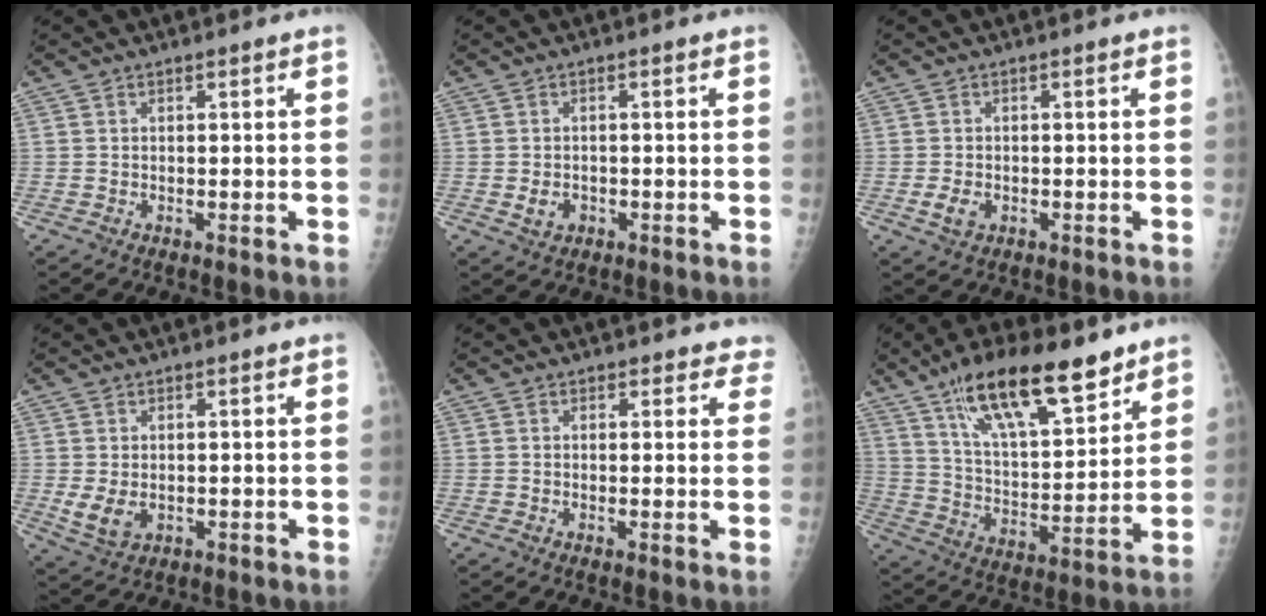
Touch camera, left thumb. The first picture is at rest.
{"total": 2.7, "force": [-0.7, 2.2, 1.4], "torque": [-0.019, 0.002, -0.005]}
{"total": 2.7, "force": [-0.8, 1.9, 1.8], "torque": [-0.034, -0.001, -0.012]}
{"total": 4.5, "force": [-0.3, 3.2, 3.1], "torque": [-0.056, -0.012, 0.006]}
{"total": 3.7, "force": [3.1, 2.0, 0.0], "torque": [0.040, -0.013, 0.013]}
{"total": 20.7, "force": [13.6, 7.0, 14.0], "torque": [-0.209, -0.053, 0.236]}